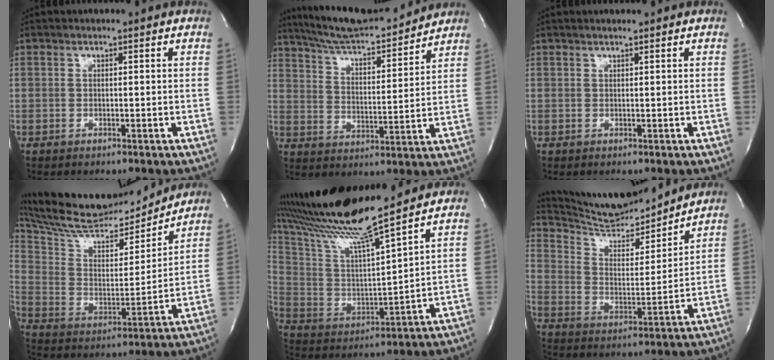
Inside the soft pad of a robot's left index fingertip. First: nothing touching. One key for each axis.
{"total": 15.9, "fx": 14.8, "fy": 1.5, "fz": 5.6, "tx": -0.101, "ty": 0.007, "tz": 0.238}
{"total": 0.5, "fx": 0.4, "fy": -0.1, "fz": 0.3, "tx": -0.012, "ty": 0.004, "tz": 0.009}
{"total": 22.3, "fx": 20.6, "fy": 3.2, "fz": 8.1, "tx": -0.152, "ty": 0.002, "tz": 0.331}
{"total": 17.2, "fx": 14.8, "fy": -1.6, "fz": 8.6, "tx": -0.182, "ty": -0.014, "tz": 0.267}
{"total": 14.6, "fx": 14.1, "fy": 0.8, "fz": 3.8, "tx": -0.075, "ty": -0.003, "tz": 0.241}